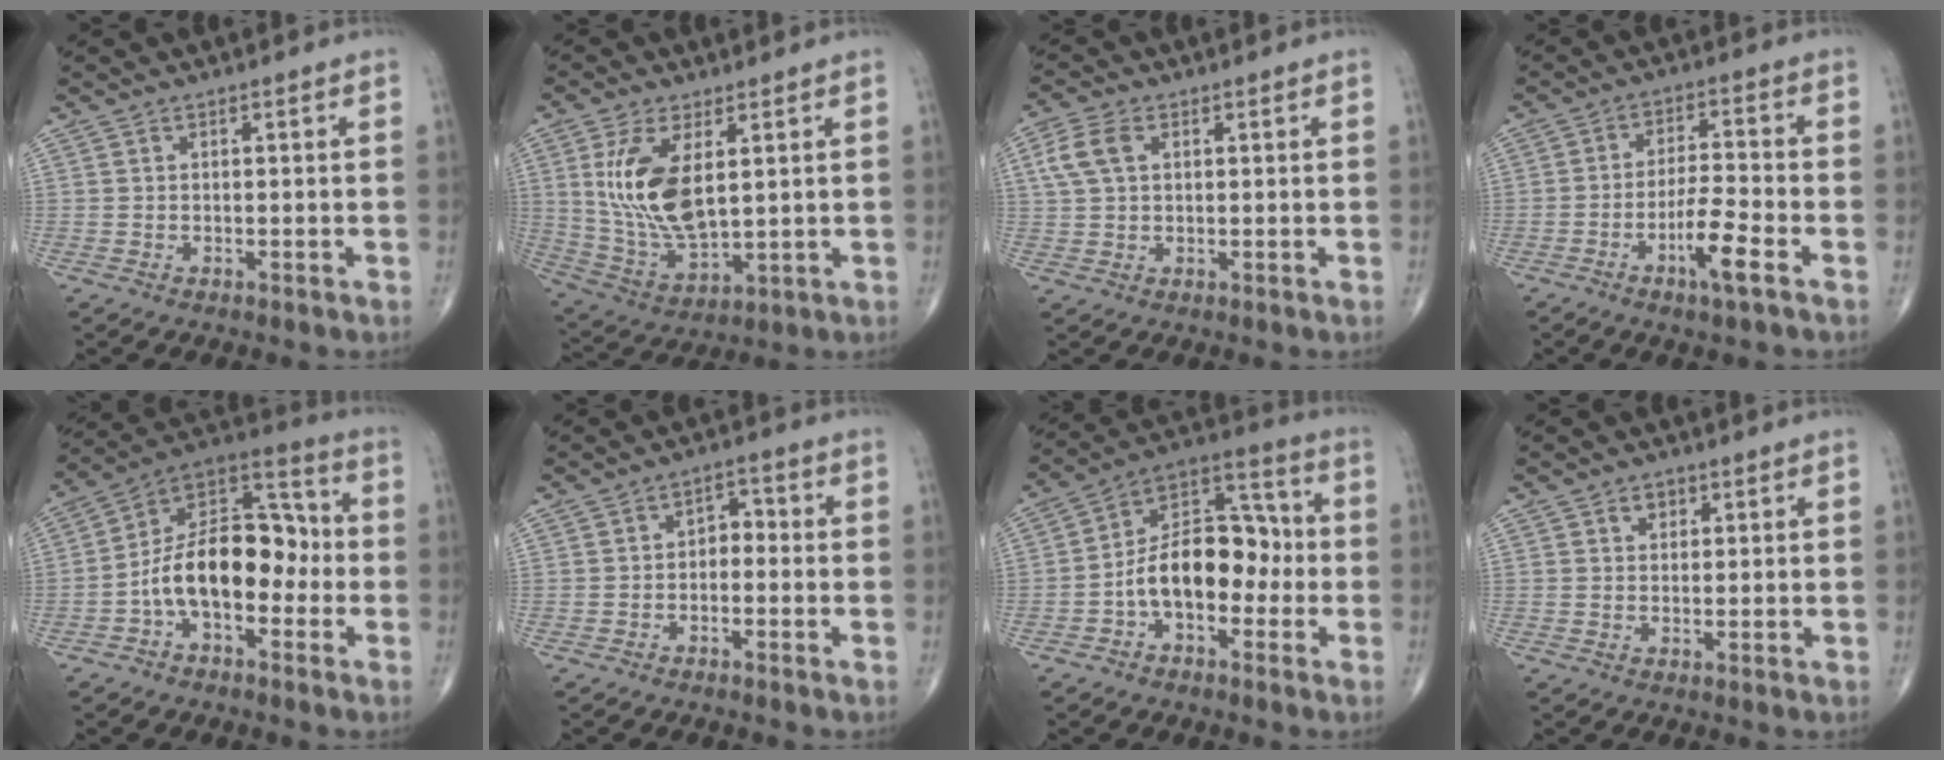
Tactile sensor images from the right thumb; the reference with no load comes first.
{"total": 14.4, "force": [3.5, 6.8, 12.2], "torque": [-0.242, -0.021, 0.082]}
{"total": 5.7, "force": [1.7, 3.5, 4.2], "torque": [-0.096, 0.011, 0.035]}
{"total": 7.9, "force": [-3.9, 1.0, 6.8], "torque": [-0.132, 0.021, -0.069]}
{"total": 16.7, "force": [-3.3, 9.7, 13.1], "torque": [-0.193, 0.059, -0.066]}
{"total": 3.4, "force": [-0.9, 2.3, 2.3], "torque": [-0.020, 0.025, -0.026]}
{"total": 14.8, "force": [-2.9, 9.1, 11.3], "torque": [-0.162, 0.050, -0.058]}
{"total": 2.2, "force": [1.1, 1.6, 1.0], "torque": [-0.003, -0.003, 0.015]}